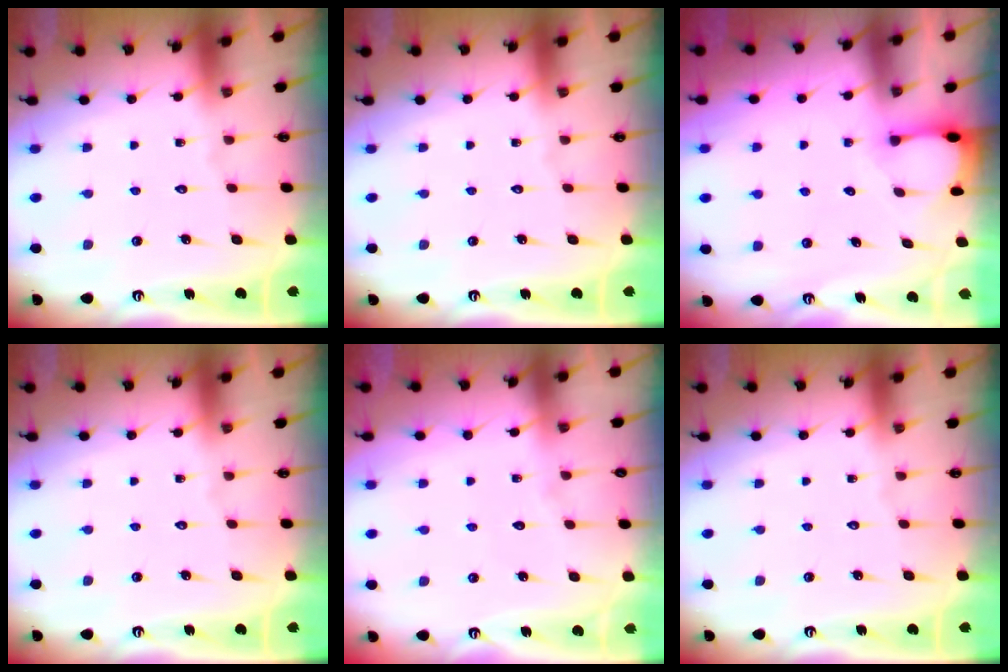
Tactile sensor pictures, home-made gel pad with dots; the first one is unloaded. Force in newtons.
{"total": 0.0}
{"total": 2.0, "press": 1.9, "slide": 0.3}
{"total": 0.0}
{"total": 3.9, "press": 3.9, "slide": 0.3}
{"total": 0.0}